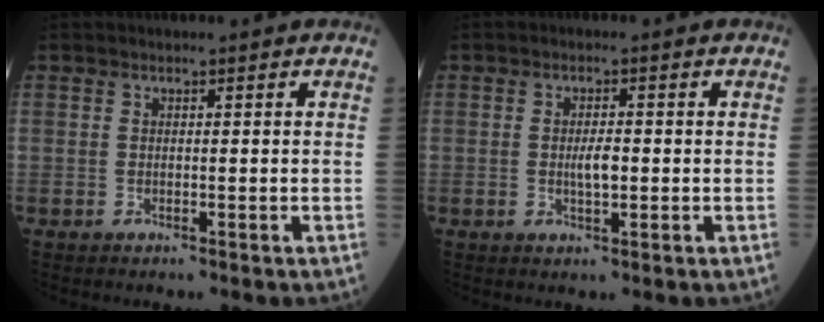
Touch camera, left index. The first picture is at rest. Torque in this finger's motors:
{"motor_torque": [0.09, 0.01, 0.05, 0.02]}